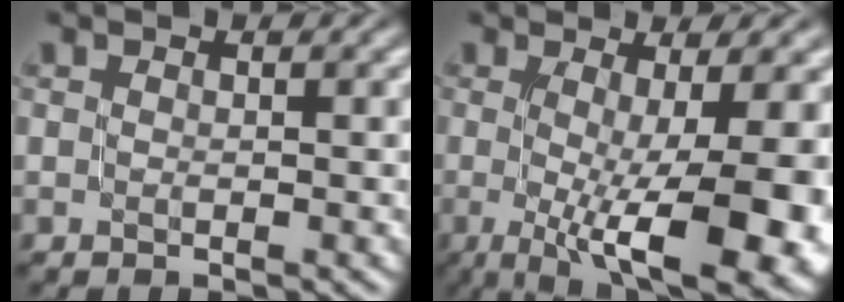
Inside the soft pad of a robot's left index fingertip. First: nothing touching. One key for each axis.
{"total": 10.8, "fx": -2.0, "fy": 3.2, "fz": 10.1, "tx": -0.145, "ty": -0.016, "tz": -0.025}